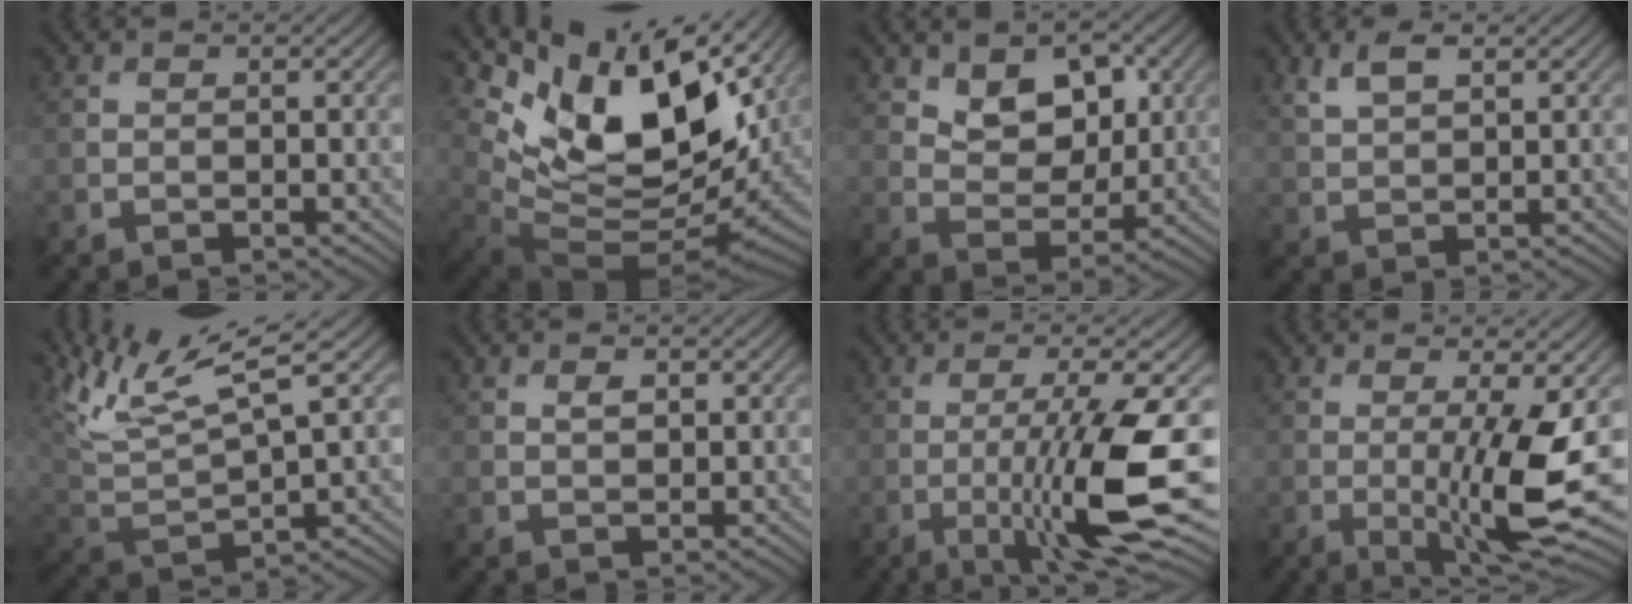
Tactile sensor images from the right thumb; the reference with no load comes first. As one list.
[{"total": 14.5, "force": [6.2, 7.1, 11.0], "torque": [-0.212, -0.006, 0.125]}, {"total": 7.5, "force": [3.0, 4.7, 5.0], "torque": [-0.087, -0.013, 0.046]}, {"total": 3.8, "force": [2.2, 1.4, 2.7], "torque": [-0.067, 0.004, 0.050]}, {"total": 10.2, "force": [6.6, 2.3, 7.4], "torque": [-0.157, 0.012, 0.127]}, {"total": 1.1, "force": [0.4, 0.6, 0.9], "torque": [-0.018, -0.003, 0.009]}, {"total": 11.7, "force": [-2.9, 1.6, 11.2], "torque": [-0.168, 0.004, -0.052]}, {"total": 9.7, "force": [-1.2, 1.6, 9.5], "torque": [-0.152, -0.004, -0.016]}]